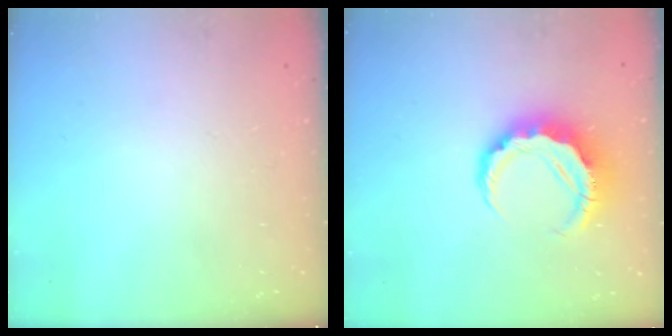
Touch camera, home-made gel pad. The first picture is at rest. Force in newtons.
{"total": 8.8, "press": 8.6, "slide": 1.6}